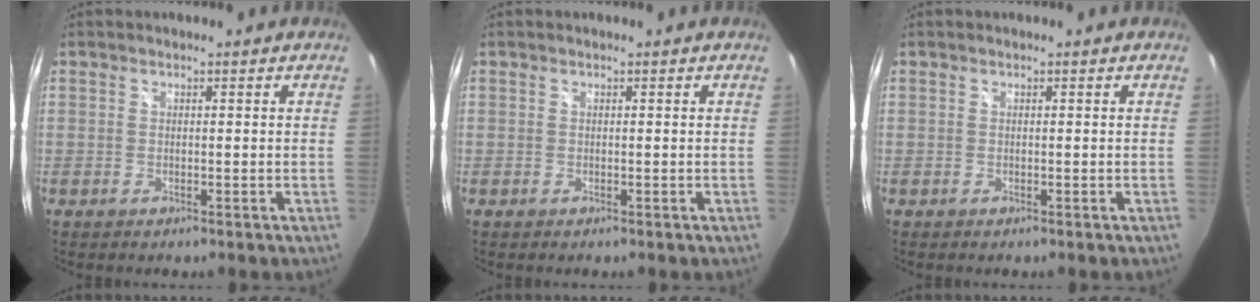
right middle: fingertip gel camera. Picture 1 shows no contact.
{"total": 0.0}
{"total": 0.0}